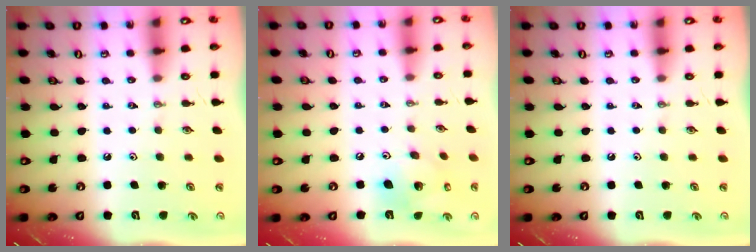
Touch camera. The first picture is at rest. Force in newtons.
{"total": 14.4, "press": 14.1, "slide": 3.3}
{"total": 0.0}